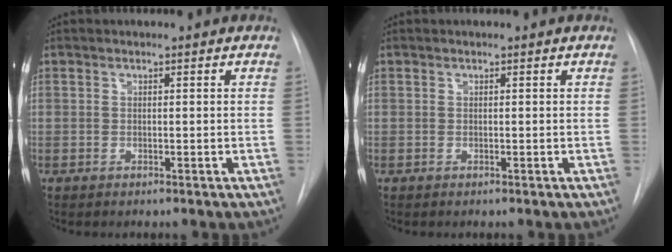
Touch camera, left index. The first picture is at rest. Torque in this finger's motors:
{"motor_torque": [-0.22, 0.17, 0.00, -0.01]}